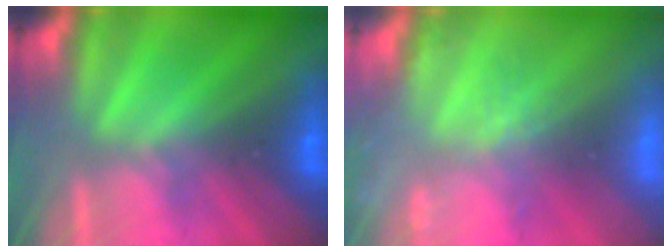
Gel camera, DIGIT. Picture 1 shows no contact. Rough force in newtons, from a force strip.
{"total": 2.0}